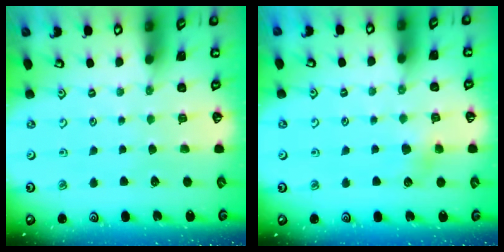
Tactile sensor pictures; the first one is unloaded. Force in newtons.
{"total": 4.8, "press": 4.7, "slide": 0.5}